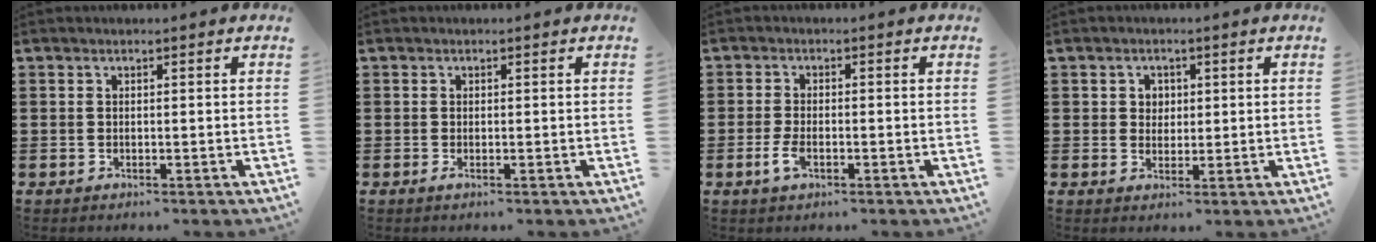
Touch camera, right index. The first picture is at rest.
{"total": 0.5, "force": [-0.2, 0.2, 0.5], "torque": [-0.017, -0.005, -0.005]}
{"total": 2.9, "force": [-1.1, 1.3, 2.3], "torque": [-0.057, -0.001, -0.024]}
{"total": 2.1, "force": [0.6, 2.0, 0.6], "torque": [-0.020, 0.013, 0.008]}